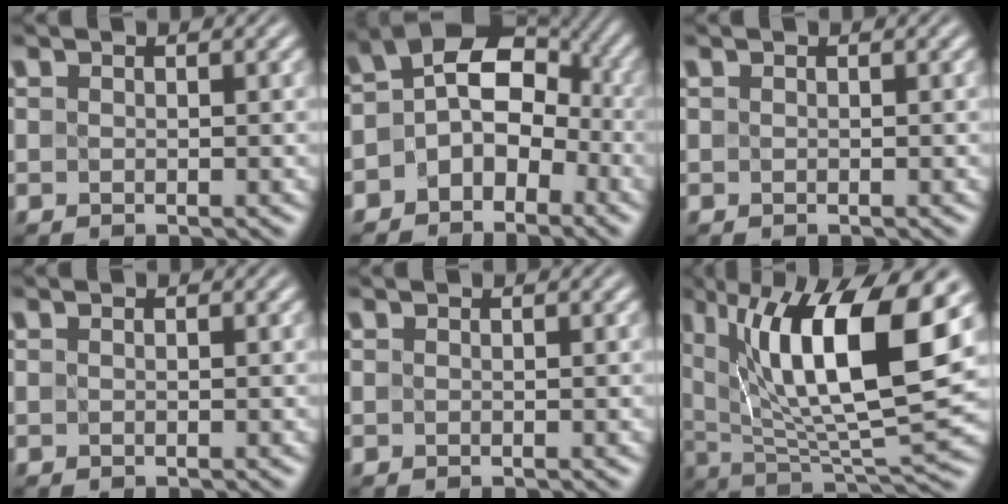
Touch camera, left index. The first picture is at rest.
{"total": 7.5, "force": [-1.3, 5.7, 4.7], "torque": [-0.034, 0.024, -0.041]}
{"total": 0.0}
{"total": 0.0}
{"total": 0.0}
{"total": 13.3, "force": [4.5, 3.9, 11.9], "torque": [-0.195, 0.001, 0.081]}